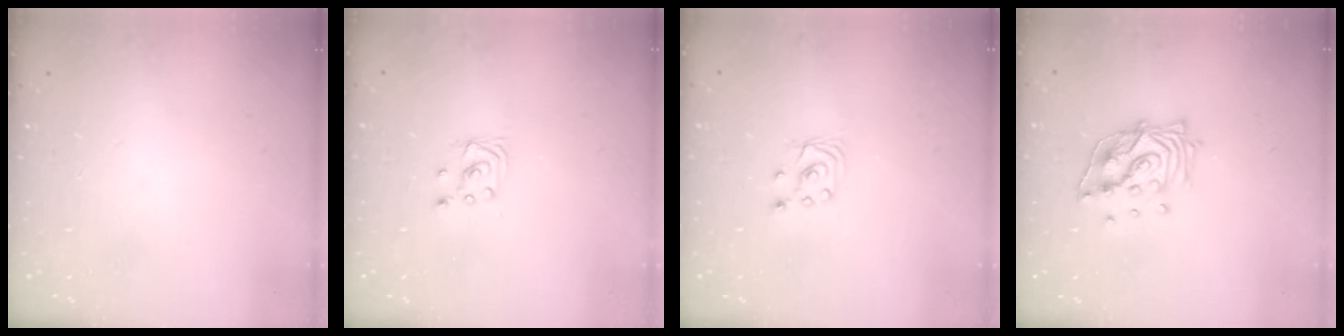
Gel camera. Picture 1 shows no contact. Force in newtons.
{"total": 2.5, "press": 2.5, "slide": 0.2}
{"total": 2.4, "press": 2.4, "slide": 0.2}
{"total": 14.1, "press": 14.0, "slide": 1.8}